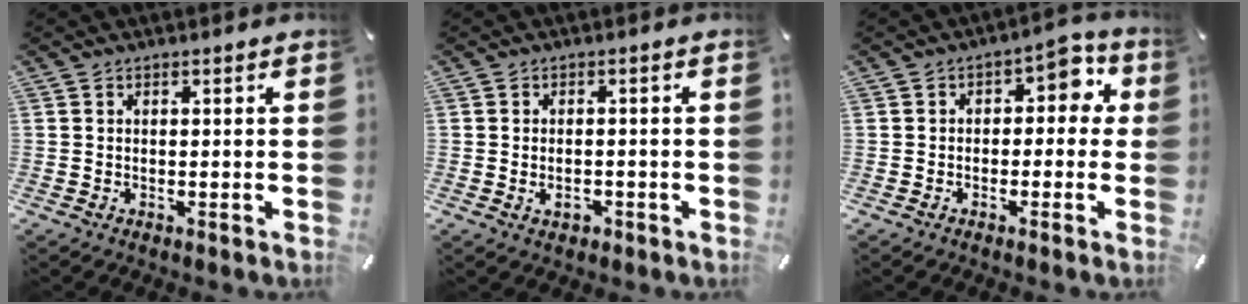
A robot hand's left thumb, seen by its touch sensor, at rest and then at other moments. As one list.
[{"total": 3.0, "force": [-1.0, 2.0, 2.0], "torque": [-0.036, 0.004, -0.014]}, {"total": 5.9, "force": [0.7, 4.0, 4.2], "torque": [-0.055, -0.002, 0.002]}]